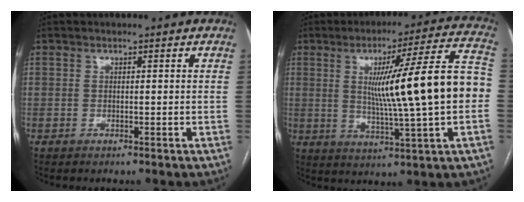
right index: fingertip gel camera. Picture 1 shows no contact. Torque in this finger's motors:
{"motor_torque": [1.47, 0.67, 0.82, 0.21]}